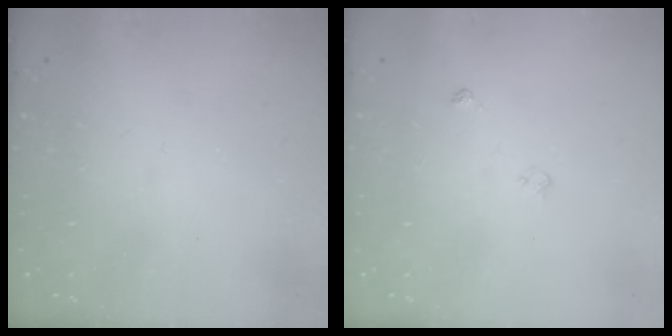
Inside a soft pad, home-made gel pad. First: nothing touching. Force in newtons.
{"total": 3.8, "press": 3.7, "slide": 0.6}